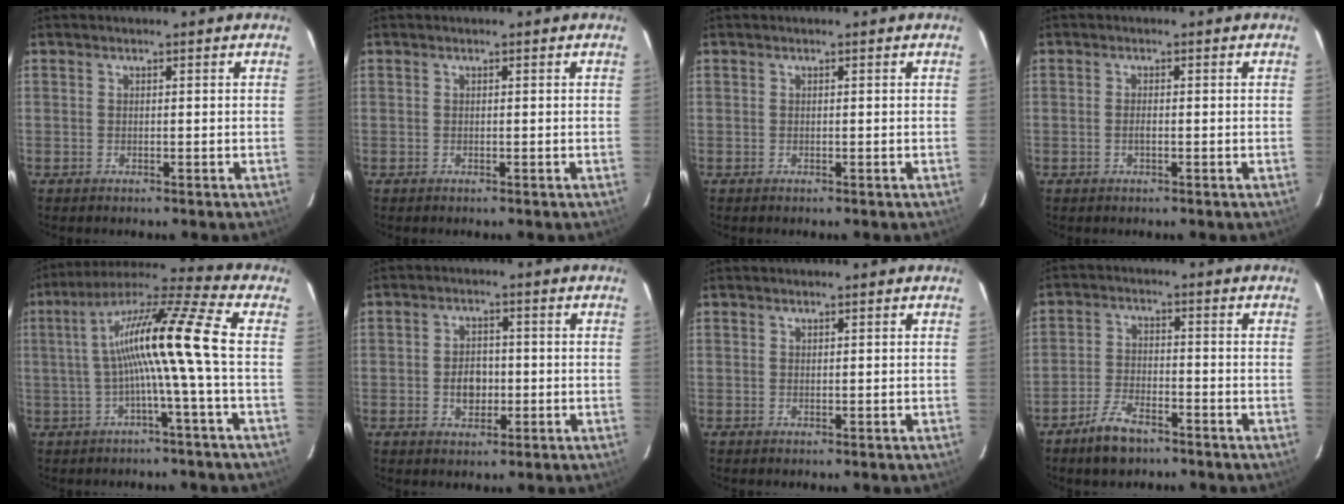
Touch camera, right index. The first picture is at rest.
{"total": 0.0}
{"total": 0.0}
{"total": 1.2, "force": [-0.3, 0.5, 1.1], "torque": [-0.024, 0.000, -0.006]}
{"total": 14.0, "force": [-0.7, -1.7, 13.8], "torque": [-0.249, 0.016, -0.015]}
{"total": 4.8, "force": [-0.9, 3.5, 3.1], "torque": [-0.055, 0.007, -0.009]}
{"total": 0.0}
{"total": 6.5, "force": [-4.8, 2.7, 3.5], "torque": [-0.090, 0.002, -0.087]}